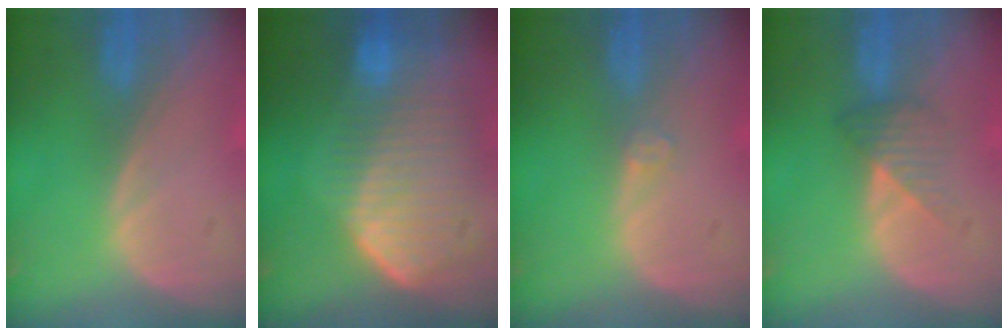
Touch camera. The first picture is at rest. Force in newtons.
{"total": 10.7, "press": 9.4, "slide": 5.2}
{"total": 1.3, "press": 1.1, "slide": 0.7}
{"total": 3.2, "press": 3.0, "slide": 1.1}